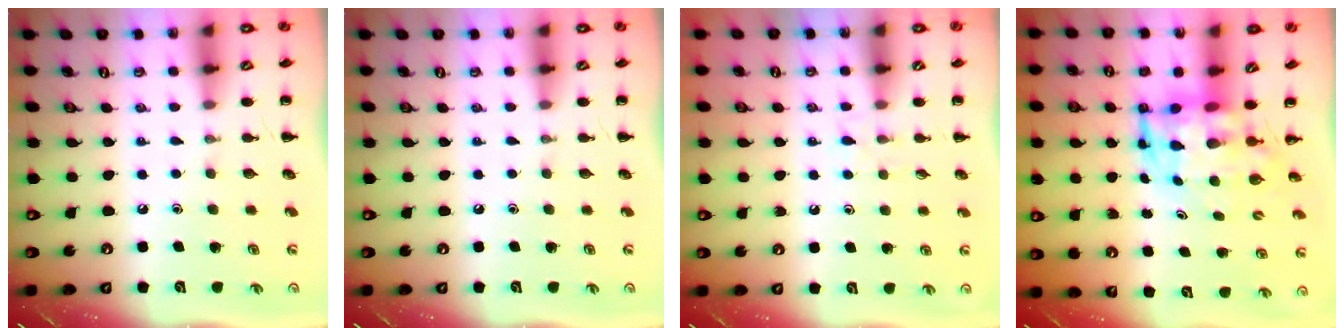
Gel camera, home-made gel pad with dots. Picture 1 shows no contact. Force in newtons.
{"total": 0.0}
{"total": 4.5, "press": 4.1, "slide": 1.8}
{"total": 5.7, "press": 5.5, "slide": 1.8}